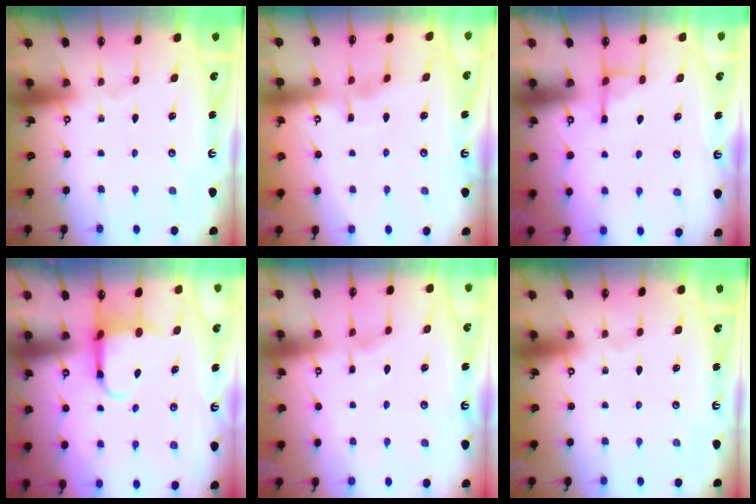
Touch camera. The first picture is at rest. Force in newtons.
{"total": 3.9, "press": 3.9, "slide": 0.4}
{"total": 5.3, "press": 5.2, "slide": 0.5}
{"total": 5.0, "press": 4.9, "slide": 0.8}
{"total": 2.9, "press": 2.9, "slide": 0.4}
{"total": 0.0}